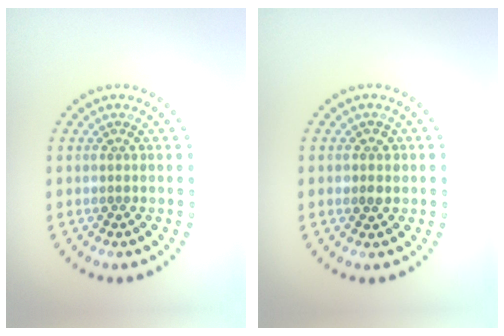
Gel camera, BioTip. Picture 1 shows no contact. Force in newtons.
{"total": 1.4, "press": 1.4, "slide": 0.3}